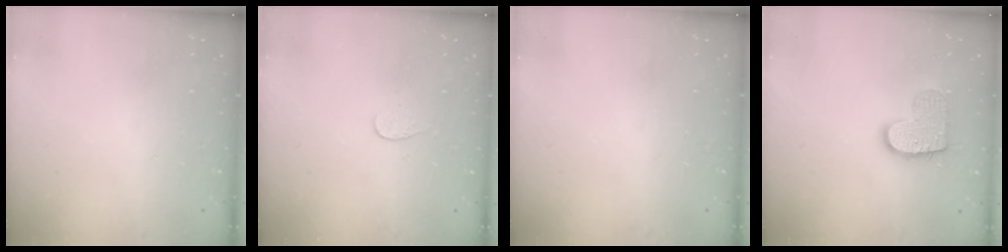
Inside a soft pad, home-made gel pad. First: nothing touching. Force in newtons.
{"total": 3.4, "press": 3.4, "slide": 0.4}
{"total": 0.0}
{"total": 11.2, "press": 11.2, "slide": 0.7}